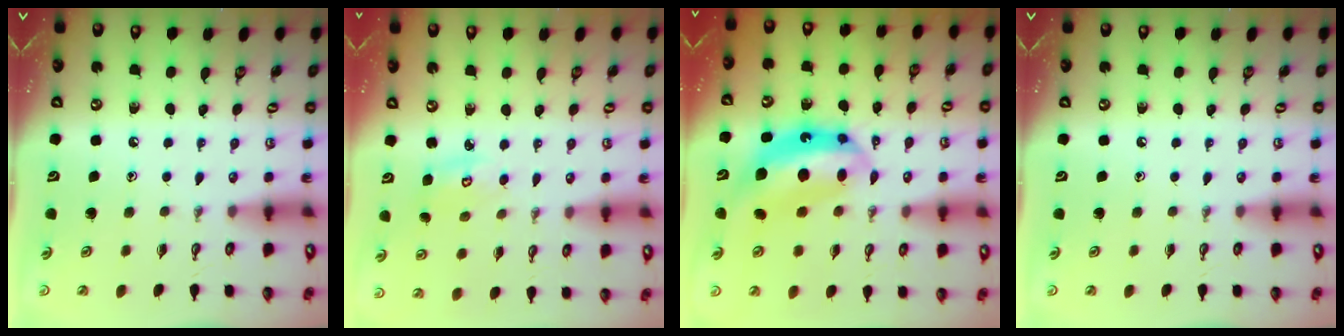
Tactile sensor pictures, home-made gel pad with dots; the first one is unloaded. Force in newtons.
{"total": 4.0, "press": 4.0, "slide": 0.2}
{"total": 13.0, "press": 12.9, "slide": 1.8}
{"total": 0.0}